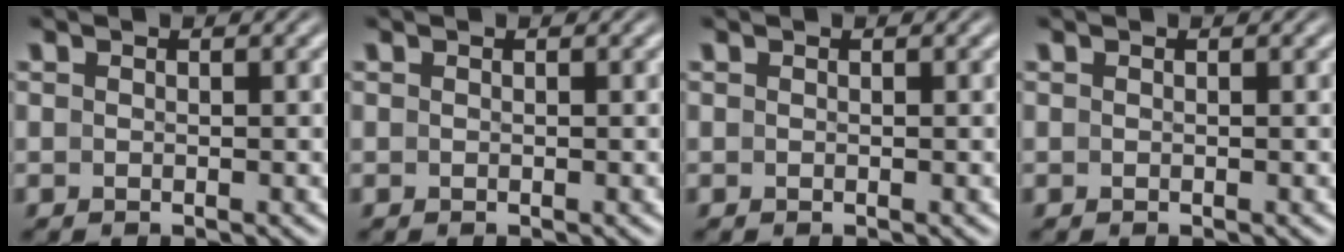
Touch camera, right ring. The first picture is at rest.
{"total": 0.0}
{"total": 0.0}
{"total": 0.0}